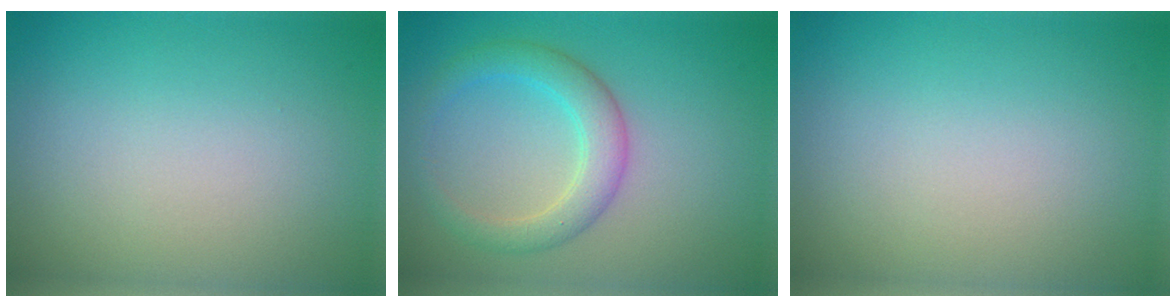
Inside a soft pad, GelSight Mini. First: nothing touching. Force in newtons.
{"total": 3.6, "press": 3.6, "slide": 0.1}
{"total": 0.0}